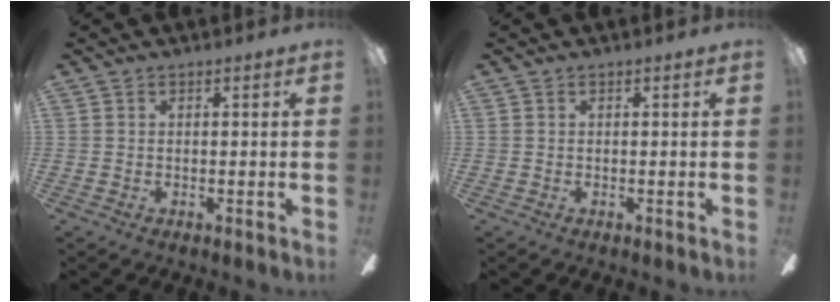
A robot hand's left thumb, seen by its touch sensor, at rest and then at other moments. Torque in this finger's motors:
{"motor_torque": [0.00, 0.00, -0.20, 0.17, 0.00]}